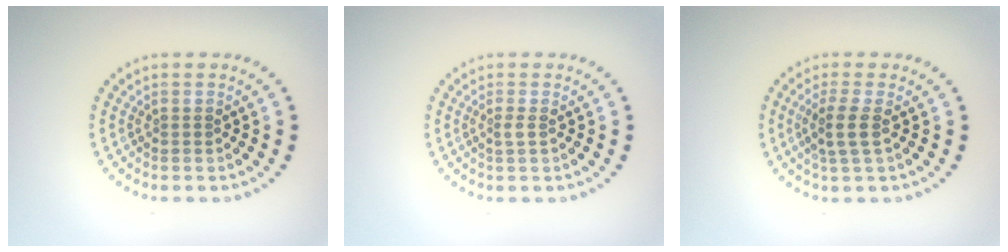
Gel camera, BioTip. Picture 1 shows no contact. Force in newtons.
{"total": 0.9, "press": 0.6, "slide": 0.7}
{"total": 2.2, "press": 1.9, "slide": 1.2}